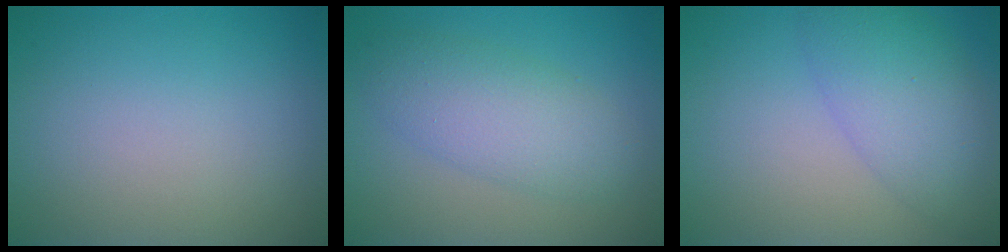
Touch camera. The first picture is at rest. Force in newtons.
{"total": 4.8, "press": 4.8, "slide": 0.0}
{"total": 5.6, "press": 5.6, "slide": 0.2}